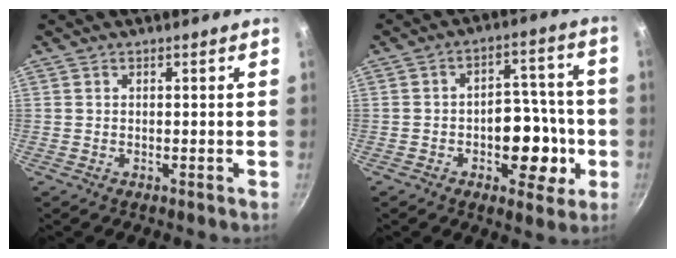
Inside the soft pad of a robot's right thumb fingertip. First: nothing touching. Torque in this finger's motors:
{"motor_torque": [2.35, 1.07, 1.41, -1.33, 0.44]}